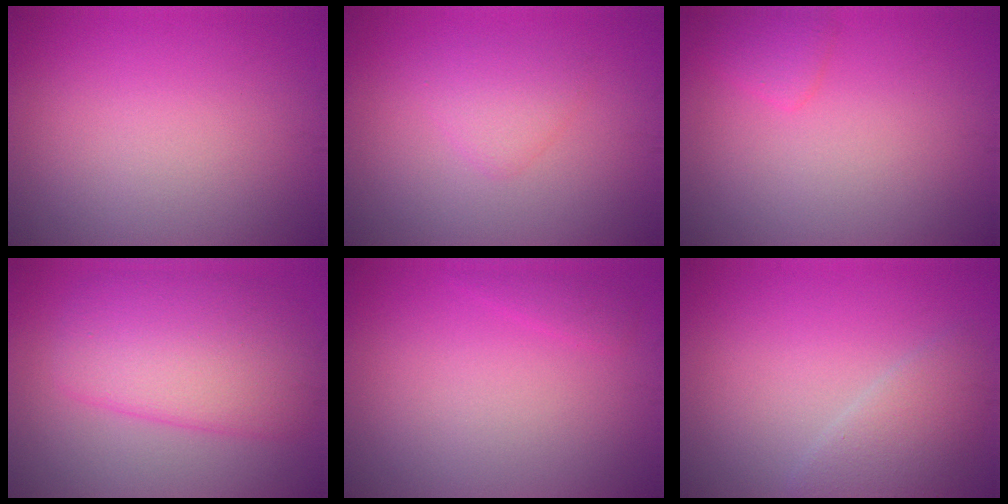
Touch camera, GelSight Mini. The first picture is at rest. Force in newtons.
{"total": 1.9, "press": 1.8, "slide": 0.1}
{"total": 1.4, "press": 1.4, "slide": 0.1}
{"total": 6.5, "press": 6.5, "slide": 0.2}
{"total": 0.9, "press": 0.9, "slide": 0.1}
{"total": 2.9, "press": 2.9, "slide": 0.1}